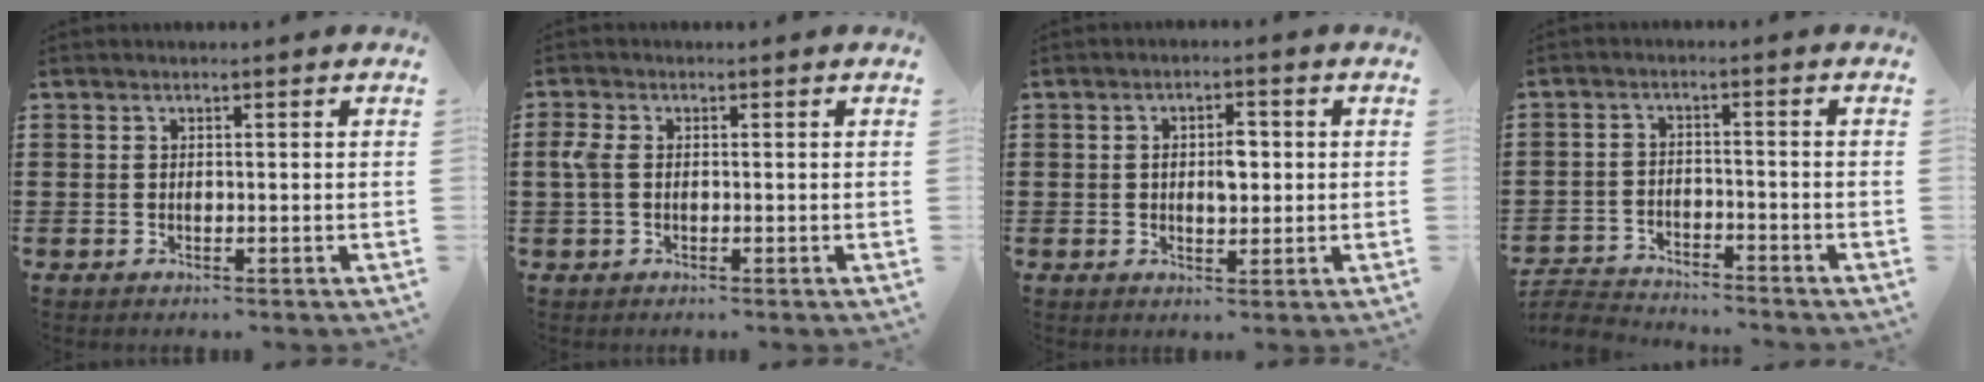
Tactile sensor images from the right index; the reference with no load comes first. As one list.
[{"total": 2.9, "force": [0.0, 1.8, 2.3], "torque": [-0.073, -0.002, -0.008]}, {"total": 3.8, "force": [0.3, 1.7, 3.4], "torque": [-0.060, 0.002, 0.001]}, {"total": 3.7, "force": [-3.7, 0.6, 0.0], "torque": [-0.014, 0.000, -0.082]}]